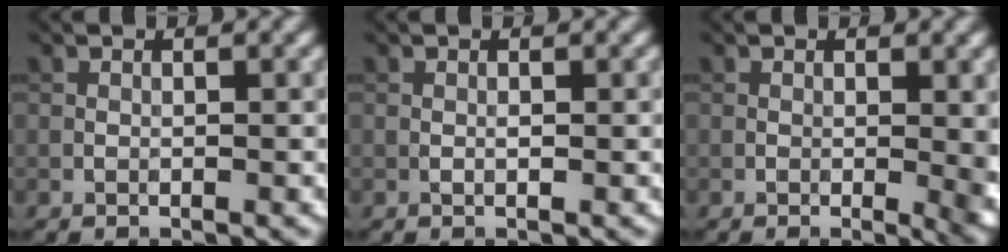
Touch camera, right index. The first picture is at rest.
{"total": 0.0}
{"total": 3.4, "force": [0.2, 1.2, 3.2], "torque": [-0.031, -0.007, 0.007]}